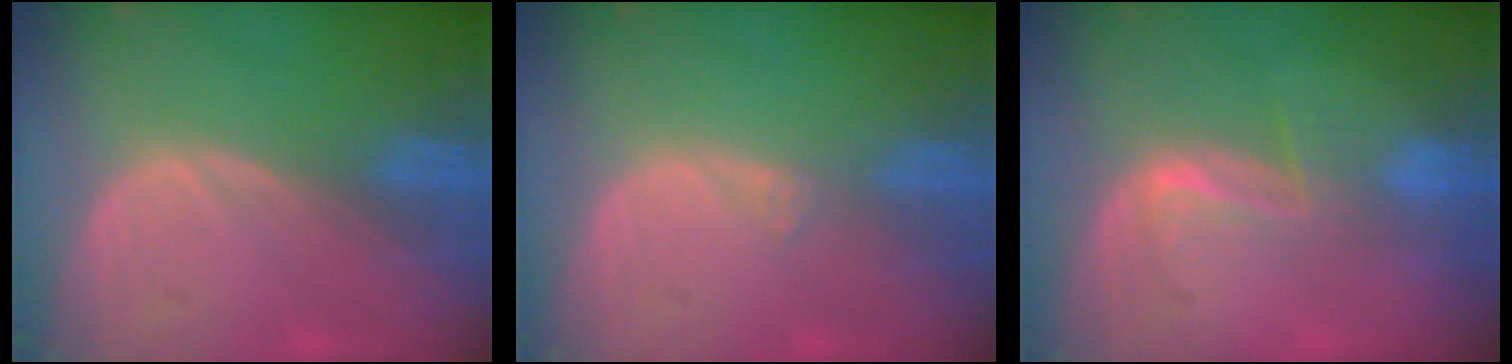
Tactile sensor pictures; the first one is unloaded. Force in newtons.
{"total": 0.6, "press": 0.5, "slide": 0.2}
{"total": 3.5, "press": 3.2, "slide": 1.5}